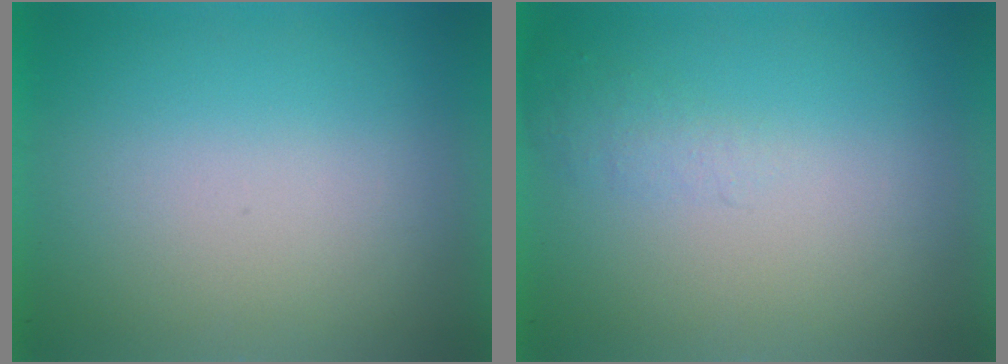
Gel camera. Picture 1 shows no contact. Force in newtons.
{"total": 1.0}